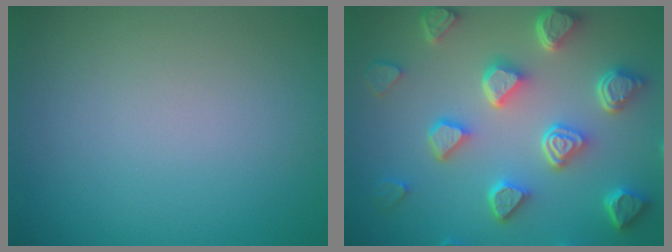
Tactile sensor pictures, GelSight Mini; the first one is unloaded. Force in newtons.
{"total": 7.5, "press": 5.7, "slide": 4.8}